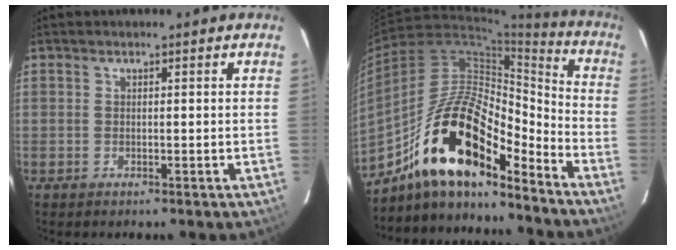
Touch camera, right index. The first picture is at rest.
{"total": 19.9, "force": [-13.6, 6.2, 13.2], "torque": [-0.238, 0.003, -0.253]}